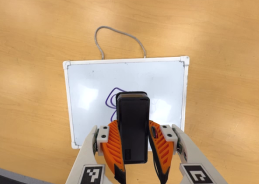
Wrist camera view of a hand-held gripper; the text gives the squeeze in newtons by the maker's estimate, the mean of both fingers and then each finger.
{"total": 7.2, "left": 6.1, "right": 8.3}